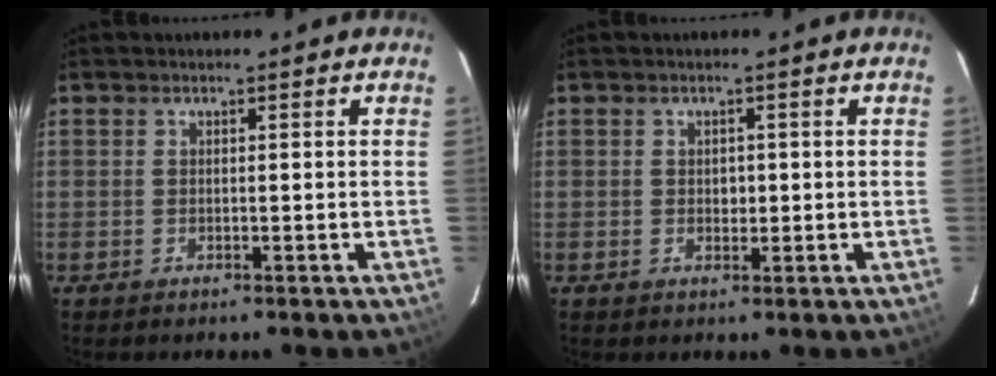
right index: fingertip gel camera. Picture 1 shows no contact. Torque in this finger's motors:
{"motor_torque": [0.17, 0.10, 0.04, 0.00]}